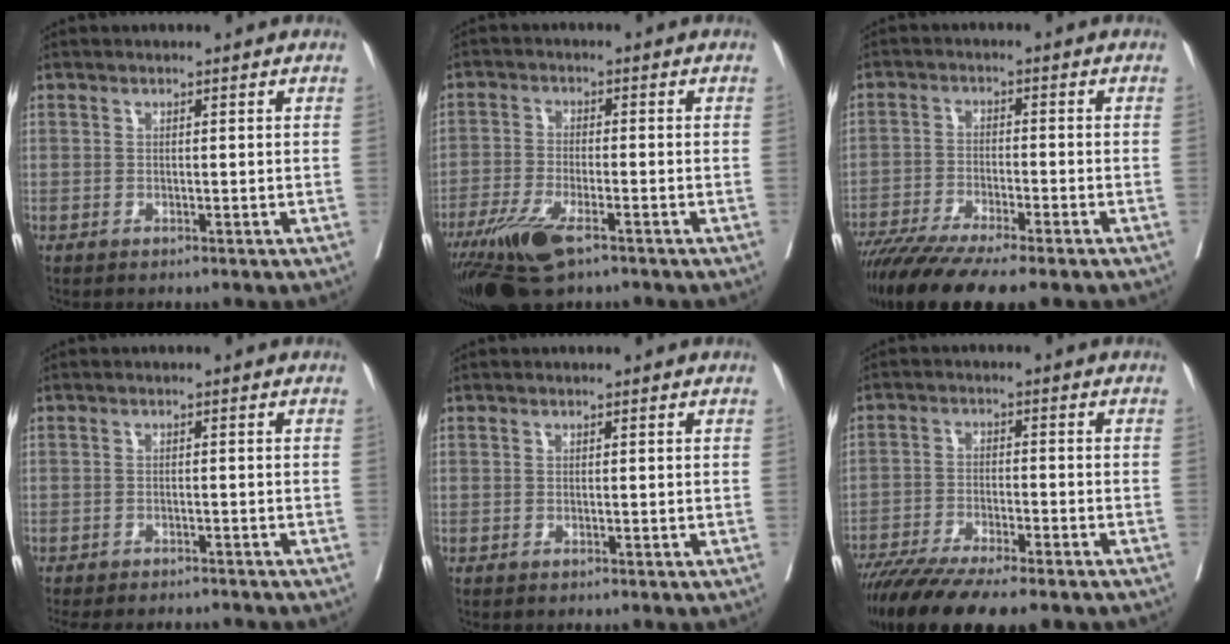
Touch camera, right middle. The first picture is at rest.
{"total": 10.5, "force": [-6.6, 2.8, 7.7], "torque": [-0.146, -0.024, -0.117]}
{"total": 14.0, "force": [-11.1, 1.3, 8.4], "torque": [-0.148, -0.033, -0.182]}
{"total": 11.0, "force": [-10.2, 1.9, 3.6], "torque": [-0.060, -0.010, -0.132]}
{"total": 0.0}
{"total": 16.1, "force": [-12.9, 2.5, 9.3], "torque": [-0.168, -0.034, -0.208]}